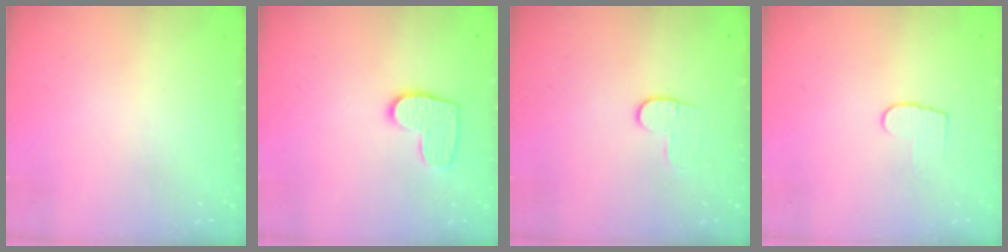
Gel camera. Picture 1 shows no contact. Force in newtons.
{"total": 9.8, "press": 9.8, "slide": 0.3}
{"total": 5.7, "press": 5.6, "slide": 0.6}
{"total": 5.7, "press": 5.6, "slide": 0.5}